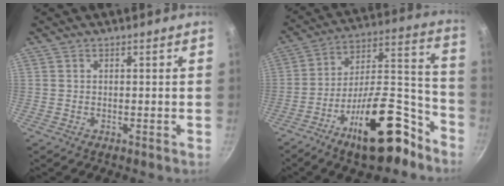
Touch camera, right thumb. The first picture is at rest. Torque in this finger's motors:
{"motor_torque": [2.65, 1.18, 0.23, -0.40, 0.19]}